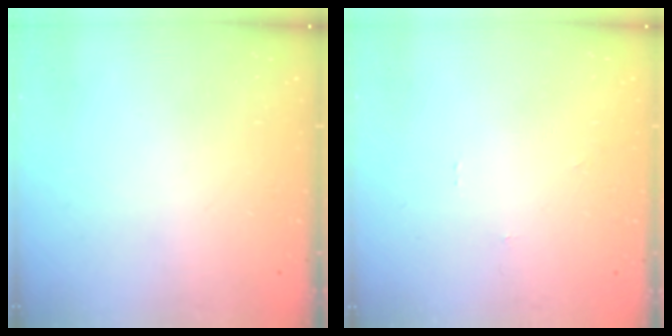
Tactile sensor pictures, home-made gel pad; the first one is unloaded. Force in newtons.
{"total": 0.0}